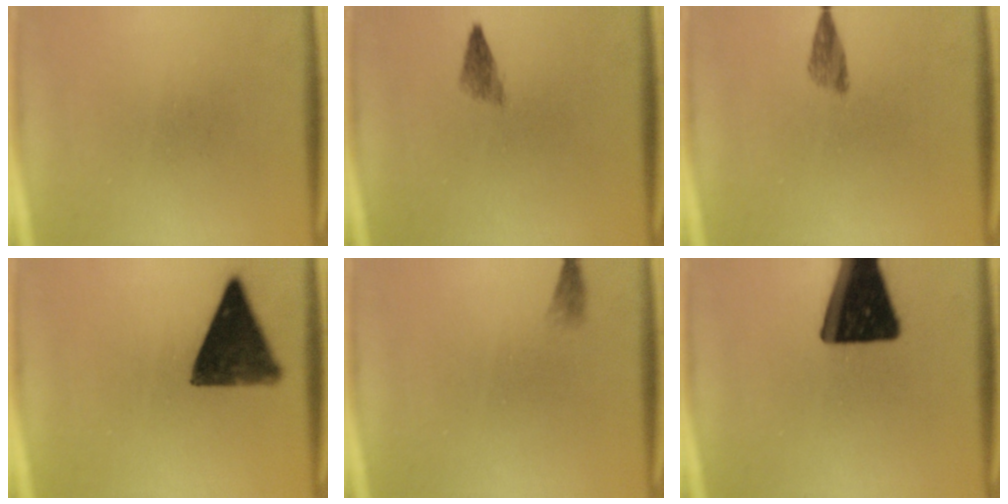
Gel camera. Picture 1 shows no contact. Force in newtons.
{"total": 1.9}
{"total": 2.1}
{"total": 11.5}
{"total": 1.1}
{"total": 19.3}